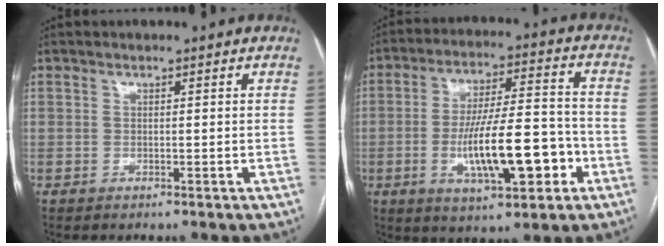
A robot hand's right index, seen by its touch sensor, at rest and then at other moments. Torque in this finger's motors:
{"motor_torque": [1.05, -0.69, 0.98, 0.21]}